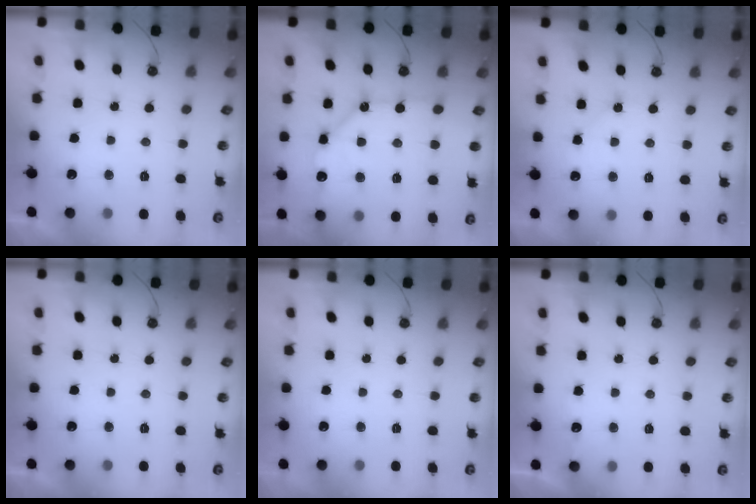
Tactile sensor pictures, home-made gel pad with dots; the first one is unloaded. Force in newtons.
{"total": 11.2, "press": 11.1, "slide": 1.4}
{"total": 4.6, "press": 4.6, "slide": 0.7}
{"total": 0.0}
{"total": 0.0}
{"total": 3.6, "press": 3.6, "slide": 0.5}